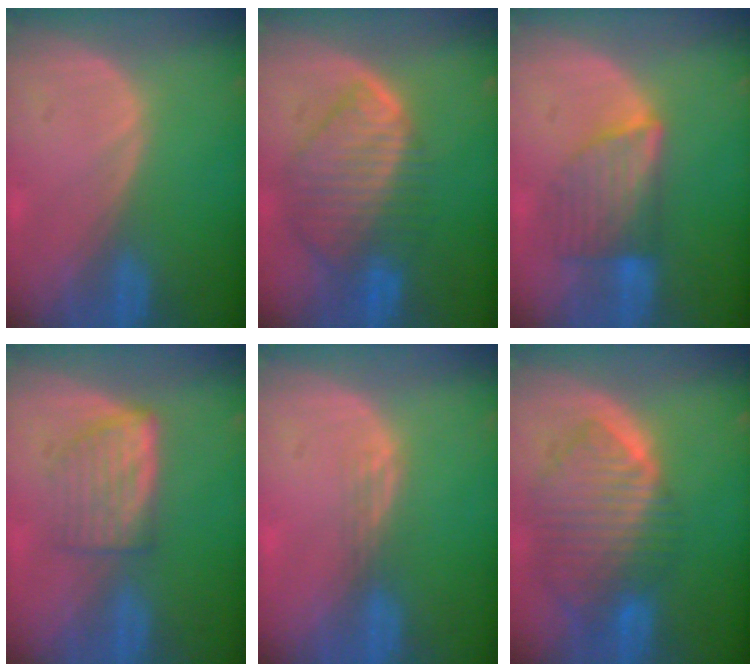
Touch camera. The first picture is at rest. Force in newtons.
{"total": 9.4, "press": 8.2, "slide": 4.7}
{"total": 6.6, "press": 6.5, "slide": 1.0}
{"total": 5.9, "press": 5.4, "slide": 2.4}
{"total": 1.8, "press": 1.3, "slide": 1.2}
{"total": 10.0, "press": 8.6, "slide": 5.1}